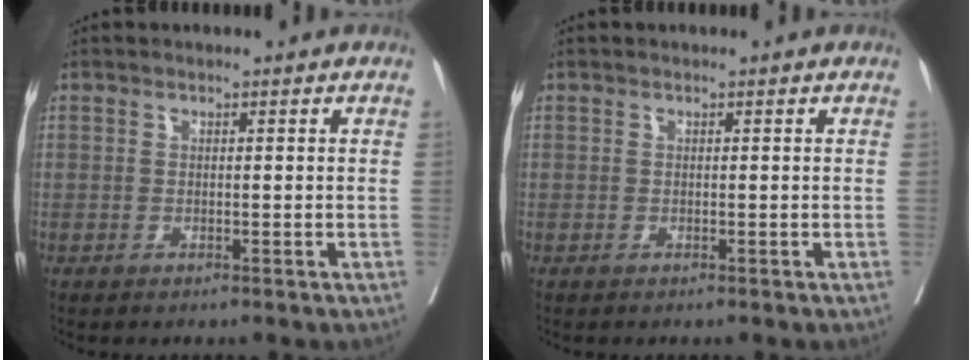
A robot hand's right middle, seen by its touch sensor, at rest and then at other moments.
{"total": 0.0}